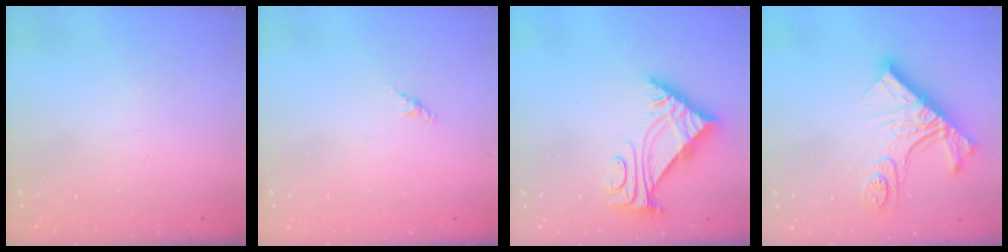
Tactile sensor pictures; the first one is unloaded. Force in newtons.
{"total": 2.1, "press": 2.0, "slide": 0.7}
{"total": 5.6, "press": 5.5, "slide": 0.8}
{"total": 15.2, "press": 15.2, "slide": 1.3}